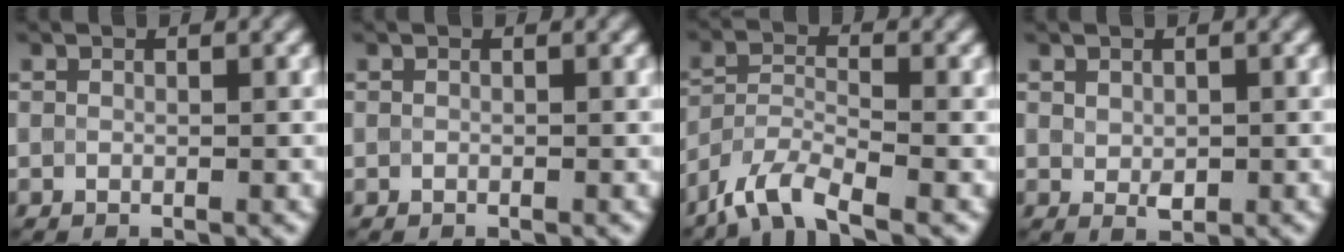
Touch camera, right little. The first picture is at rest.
{"total": 0.0}
{"total": 5.0, "force": [-3.9, 1.2, 2.9], "torque": [-0.055, -0.005, -0.084]}
{"total": 1.5, "force": [0.0, 1.0, 1.1], "torque": [-0.019, -0.004, 0.006]}